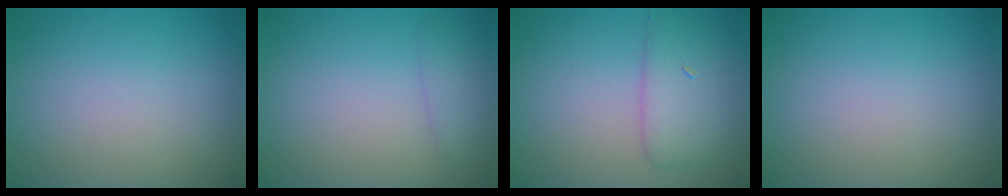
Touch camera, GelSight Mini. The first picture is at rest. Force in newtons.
{"total": 1.3, "press": 1.3, "slide": 0.0}
{"total": 3.6, "press": 3.6, "slide": 0.2}
{"total": 0.0}